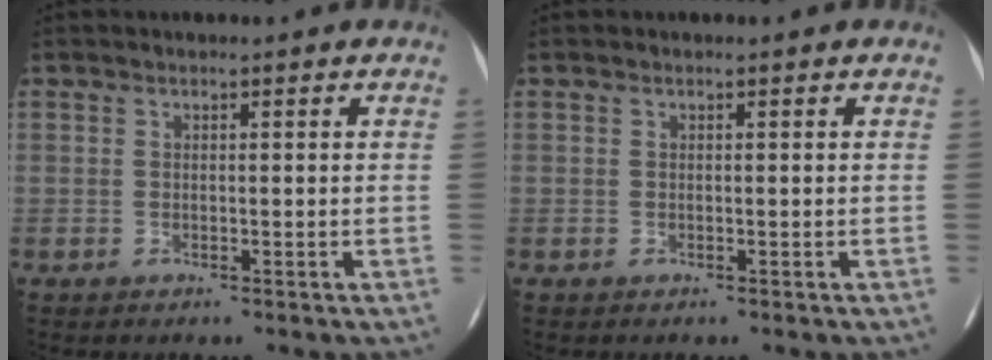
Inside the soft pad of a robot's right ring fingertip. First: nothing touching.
{"total": 0.0}